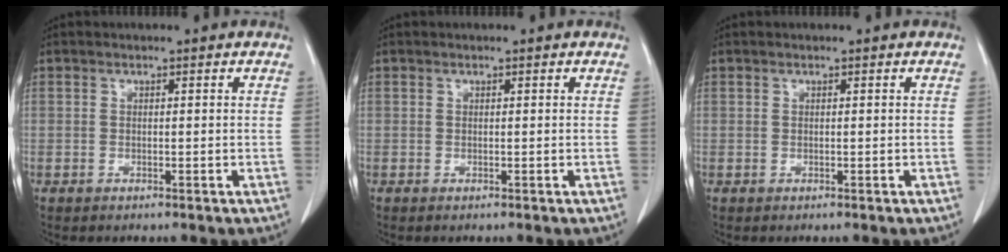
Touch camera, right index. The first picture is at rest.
{"total": 0.0}
{"total": 0.0}